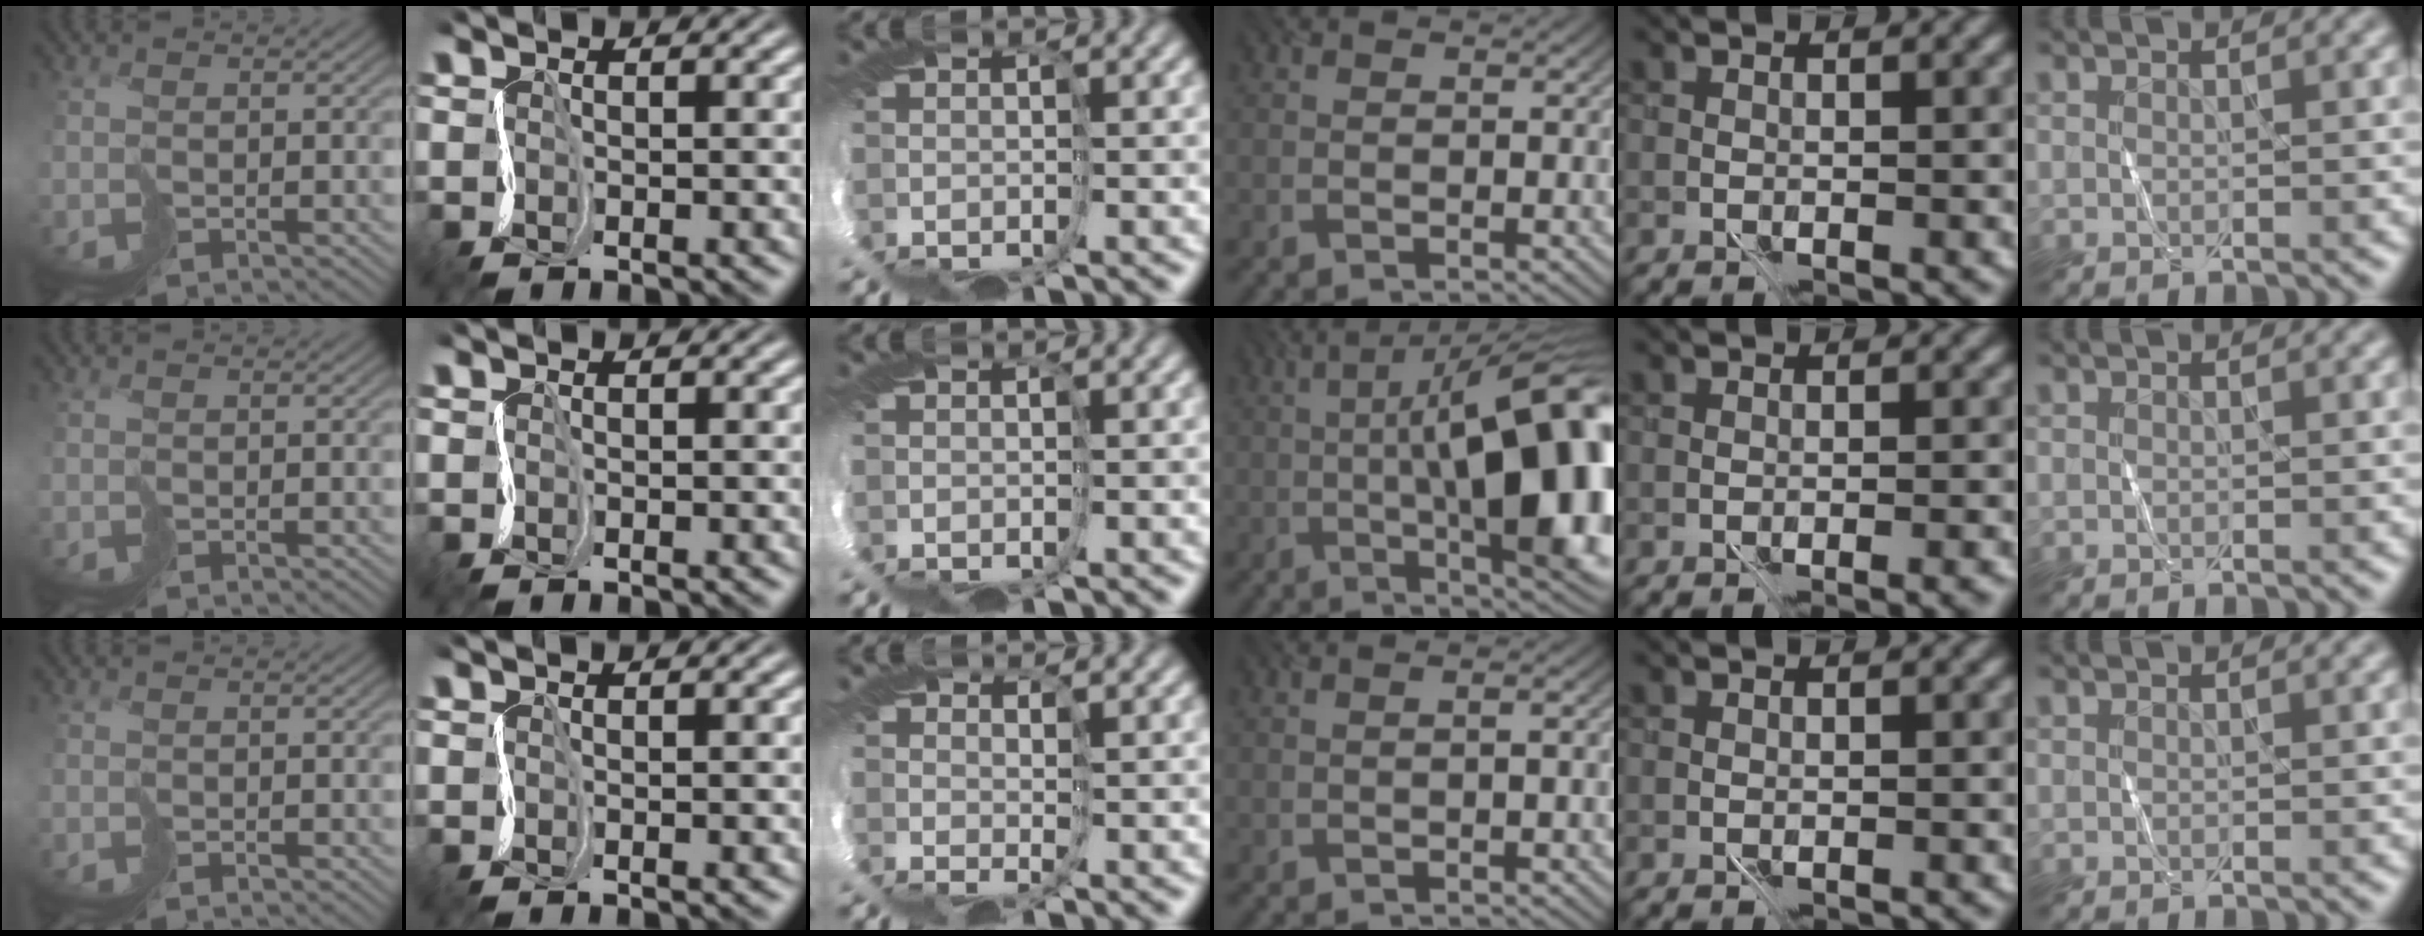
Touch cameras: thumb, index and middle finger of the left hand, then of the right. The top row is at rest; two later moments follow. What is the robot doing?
{"motion": "cut", "object": "paper bag"}